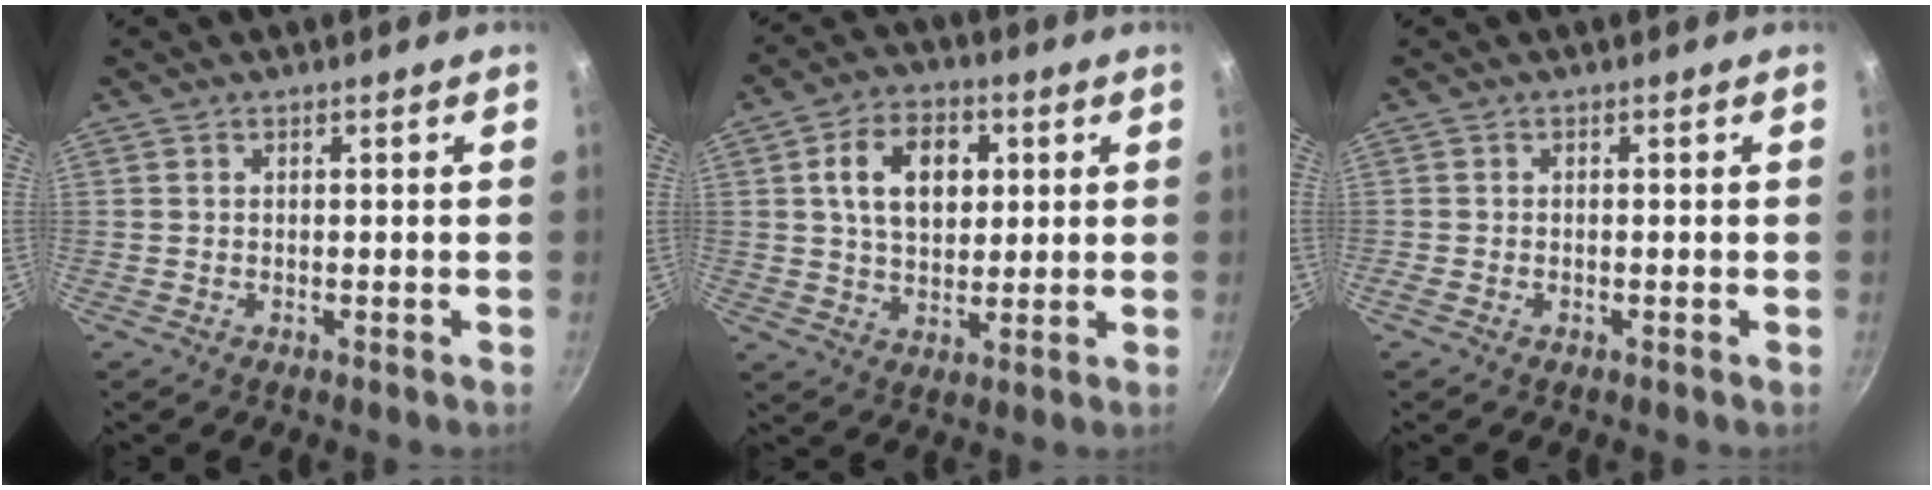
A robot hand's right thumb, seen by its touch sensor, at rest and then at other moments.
{"total": 11.8, "force": [2.8, 8.0, 8.2], "torque": [-0.112, 0.002, 0.042]}
{"total": 0.7, "force": [-0.4, 0.3, 0.5], "torque": [-0.014, 0.003, -0.011]}